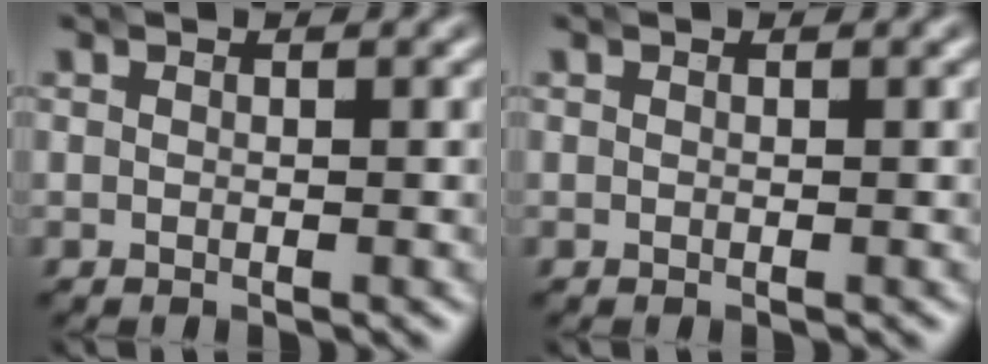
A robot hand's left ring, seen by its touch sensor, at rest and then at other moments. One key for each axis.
{"total": 0.0}